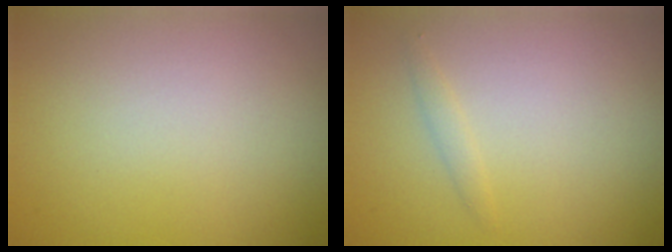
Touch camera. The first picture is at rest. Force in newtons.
{"total": 0.8, "press": 0.8, "slide": 0.1}